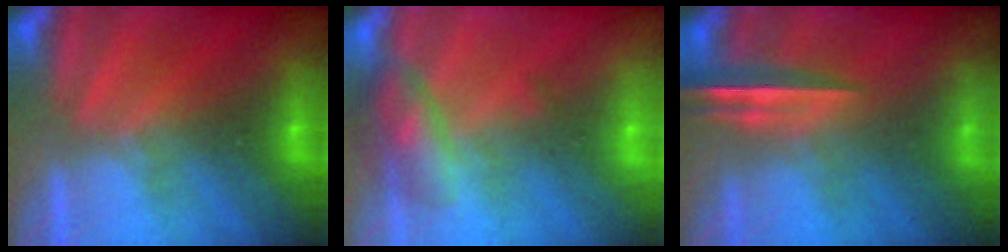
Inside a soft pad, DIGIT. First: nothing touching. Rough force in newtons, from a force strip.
{"total": 2.7}
{"total": 4.5}